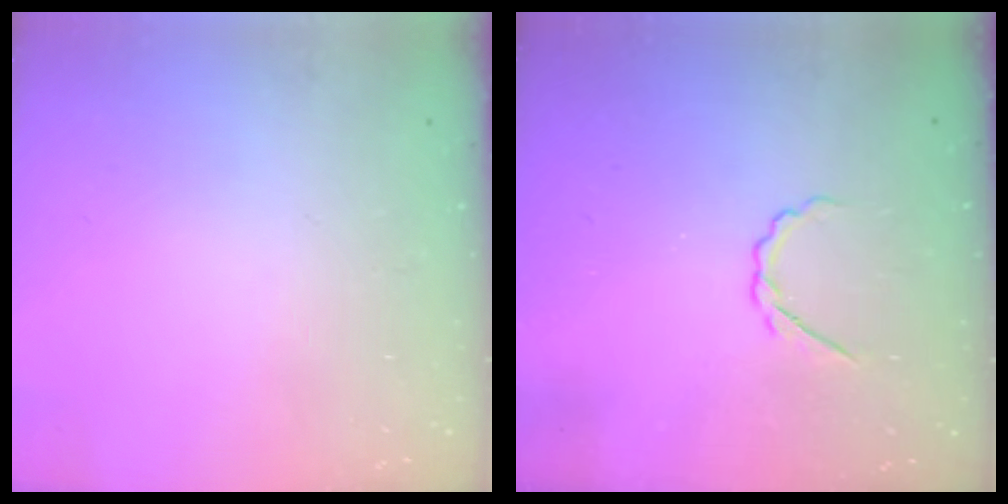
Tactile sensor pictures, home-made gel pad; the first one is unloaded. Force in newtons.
{"total": 2.4, "press": 2.3, "slide": 0.7}